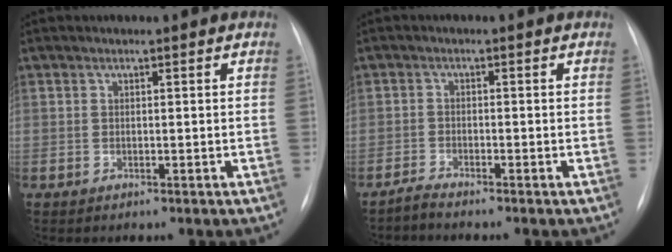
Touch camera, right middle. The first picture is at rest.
{"total": 1.6, "force": [-1.5, -0.4, 0.0], "torque": [-0.004, -0.008, -0.033]}